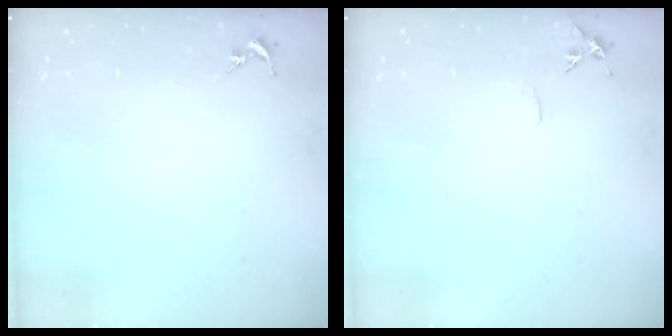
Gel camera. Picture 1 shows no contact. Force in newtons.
{"total": 7.0, "press": 7.0, "slide": 0.8}